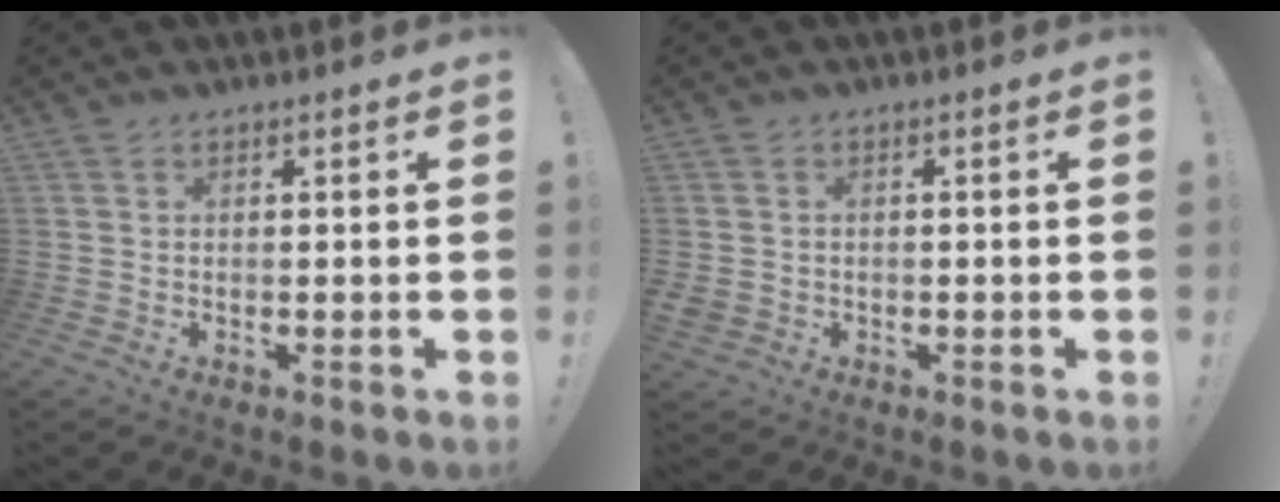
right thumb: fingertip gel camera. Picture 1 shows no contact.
{"total": 2.0, "force": [-0.5, 1.8, 0.7], "torque": [-0.020, 0.004, -0.007]}